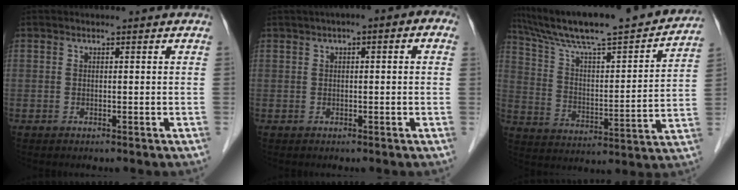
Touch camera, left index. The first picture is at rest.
{"total": 5.4, "force": [2.0, 1.5, 4.9], "torque": [-0.062, 0.030, 0.019]}
{"total": 24.7, "force": [21.3, 2.5, 12.3], "torque": [-0.204, 0.001, 0.318]}